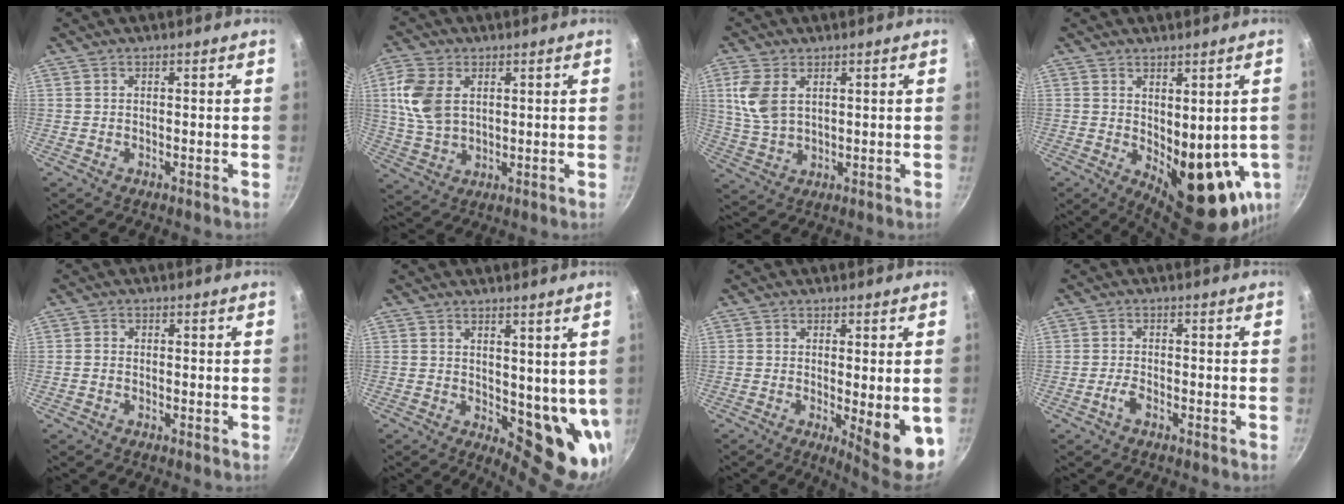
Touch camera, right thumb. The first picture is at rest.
{"total": 10.0, "force": [2.4, 6.6, 7.1], "torque": [-0.136, -0.004, 0.049]}
{"total": 7.8, "force": [2.4, 4.8, 5.7], "torque": [-0.117, -0.009, 0.054]}
{"total": 14.8, "force": [-0.9, 7.4, 12.8], "torque": [-0.130, -0.029, 0.008]}
{"total": 1.1, "force": [-0.5, 0.9, 0.4], "torque": [-0.005, 0.005, -0.010]}
{"total": 10.4, "force": [2.1, 5.5, 8.6], "torque": [-0.076, -0.026, 0.042]}
{"total": 9.0, "force": [-1.5, 2.0, 8.6], "torque": [-0.103, -0.012, -0.011]}
{"total": 2.0, "force": [-1.3, 0.7, 1.4], "torque": [-0.033, 0.013, -0.029]}